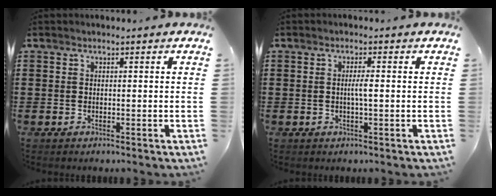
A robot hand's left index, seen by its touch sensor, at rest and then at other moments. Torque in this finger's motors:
{"motor_torque": [0.53, 0.16, 0.07, 0.06]}